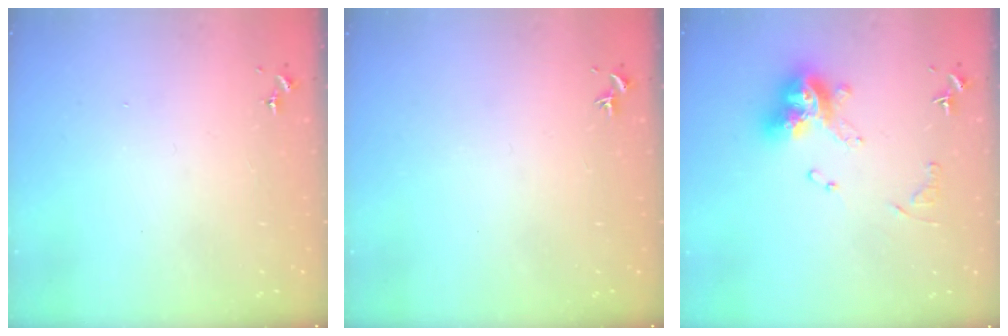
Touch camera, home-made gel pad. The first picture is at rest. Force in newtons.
{"total": 0.0}
{"total": 13.3, "press": 13.3, "slide": 1.4}